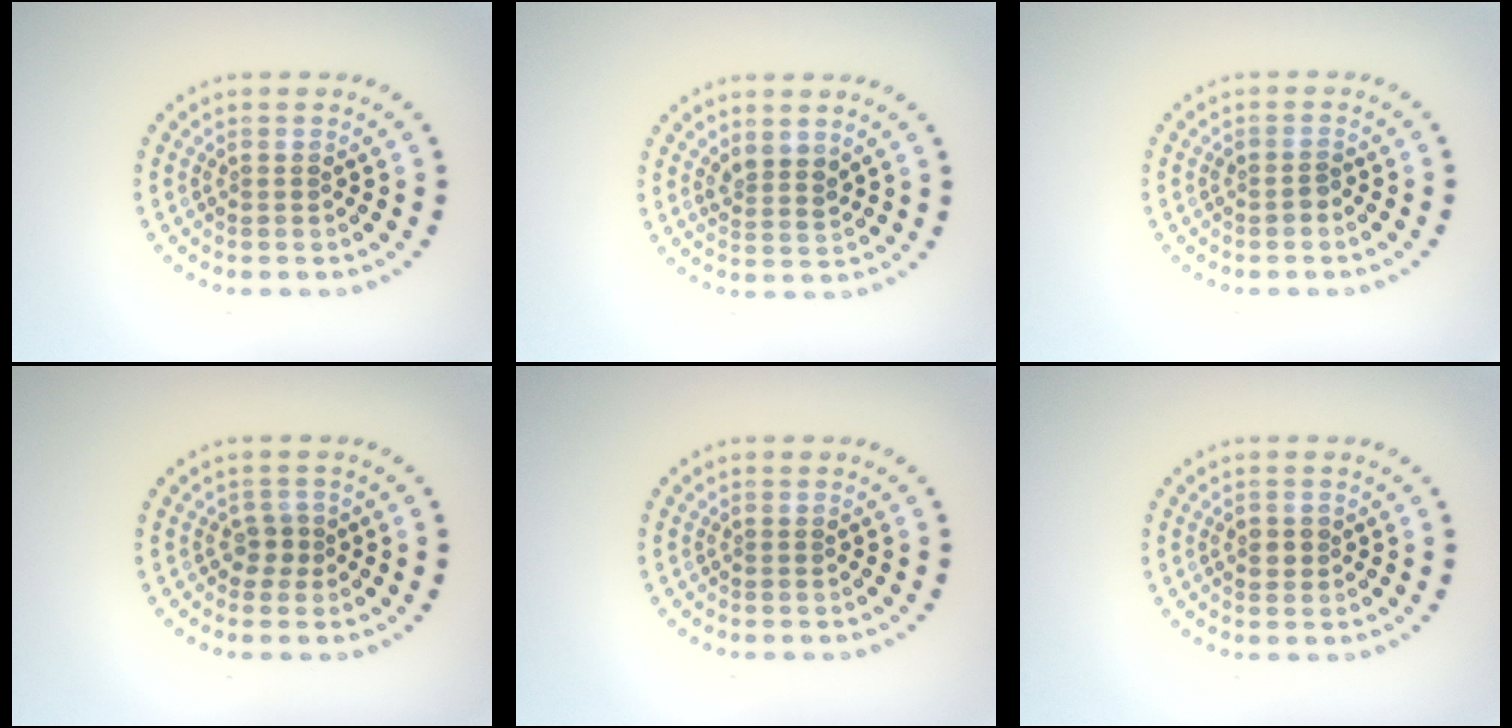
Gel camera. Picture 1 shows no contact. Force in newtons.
{"total": 1.9, "press": 1.5, "slide": 1.2}
{"total": 0.6, "press": 0.6, "slide": 0.3}
{"total": 1.3, "press": 1.1, "slide": 0.7}
{"total": 0.0}
{"total": 1.2, "press": 1.2, "slide": 0.4}